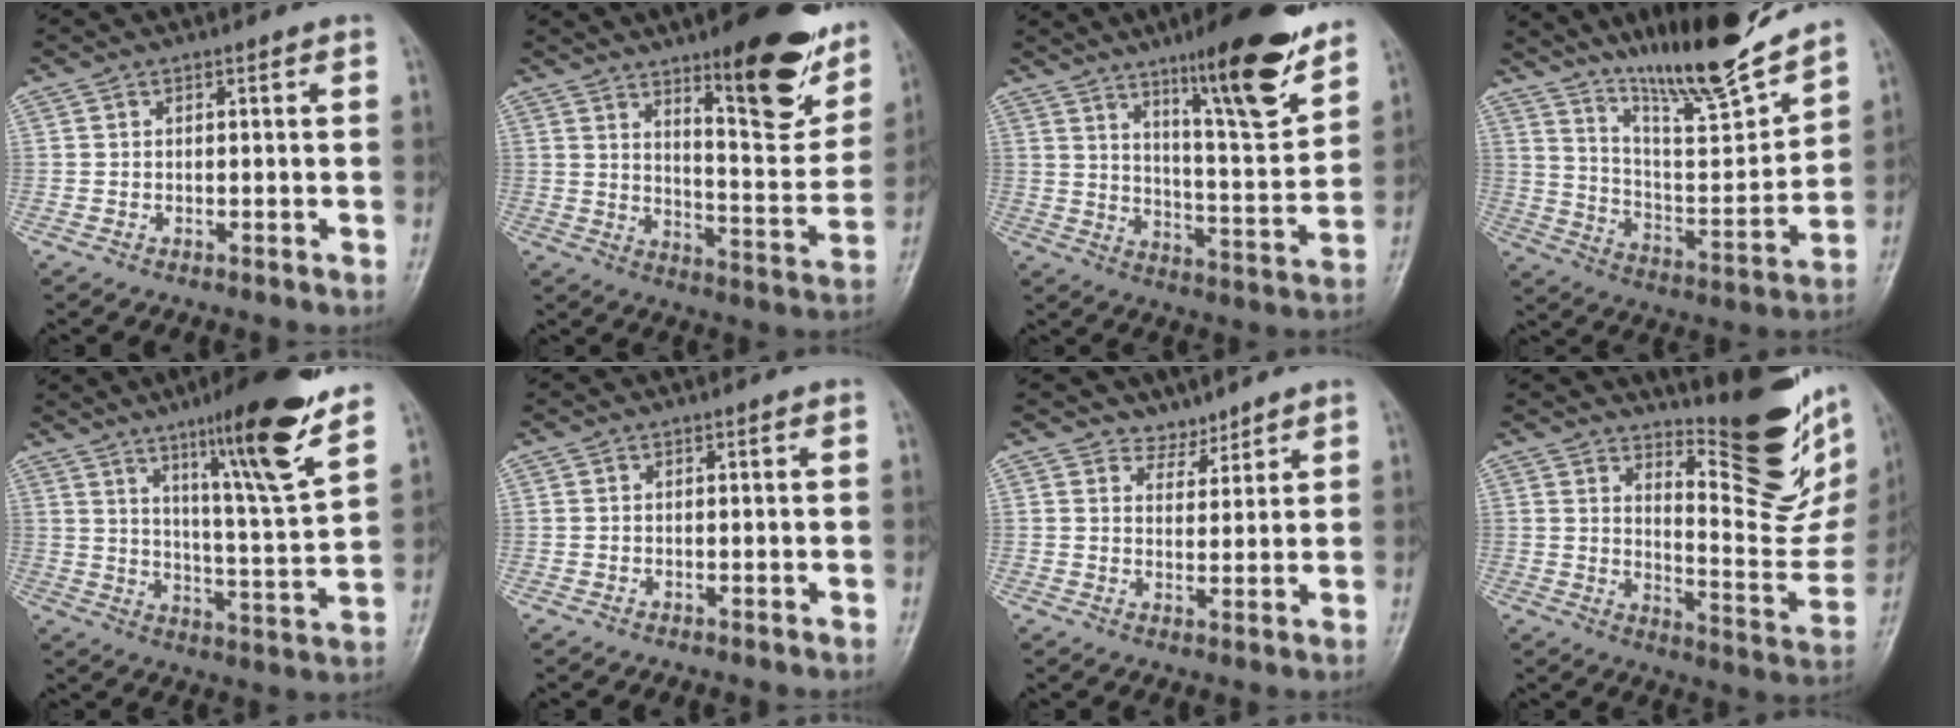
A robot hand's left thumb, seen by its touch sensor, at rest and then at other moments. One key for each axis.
{"total": 19.9, "fx": 11.5, "fy": 5.9, "fz": 15.1, "tx": -0.154, "ty": -0.066, "tz": 0.169}
{"total": 17.7, "fx": 11.6, "fy": 3.2, "fz": 13.0, "tx": -0.169, "ty": -0.073, "tz": 0.184}
{"total": 20.0, "fx": 16.4, "fy": 2.8, "fz": 11.0, "tx": -0.144, "ty": -0.101, "tz": 0.281}
{"total": 17.5, "fx": 11.3, "fy": 1.3, "fz": 13.4, "tx": -0.188, "ty": -0.066, "tz": 0.175}
{"total": 0.0}
{"total": 3.5, "fx": 3.1, "fy": 1.6, "fz": -0.1, "tx": 0.025, "ty": -0.024, "tz": 0.048}
{"total": 20.7, "fx": 14.1, "fy": 5.9, "fz": 14.0, "tx": -0.153, "ty": -0.122, "tz": 0.204}